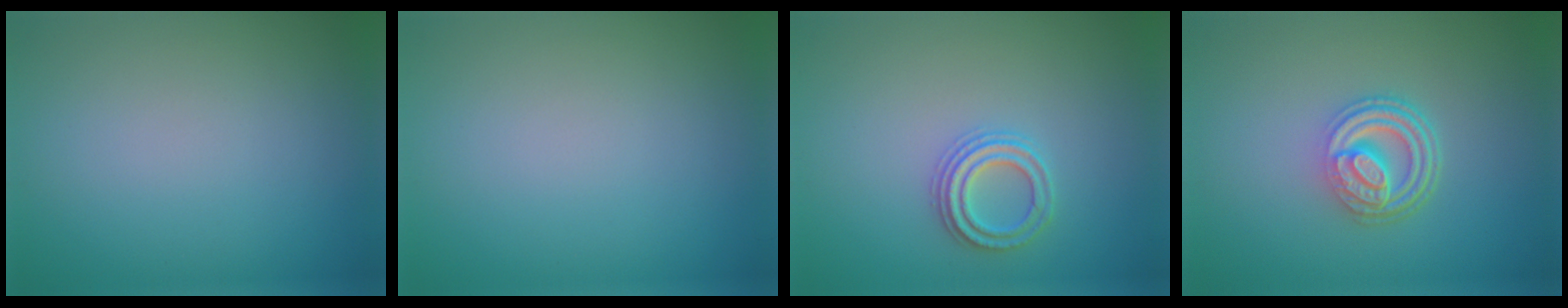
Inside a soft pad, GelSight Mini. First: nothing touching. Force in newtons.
{"total": 0.0}
{"total": 2.3, "press": 2.2, "slide": 0.5}
{"total": 4.9, "press": 3.5, "slide": 3.4}